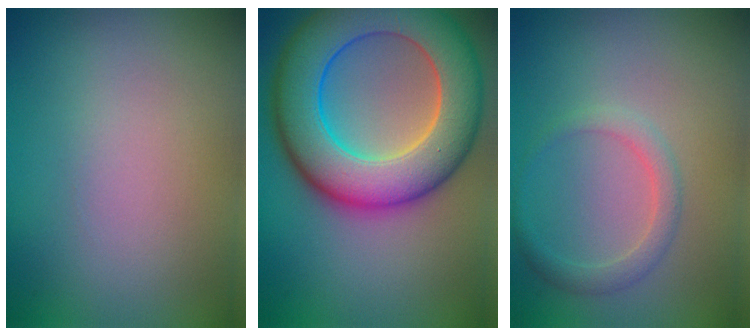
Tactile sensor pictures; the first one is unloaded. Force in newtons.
{"total": 11.9, "press": 11.9, "slide": 0.3}
{"total": 1.9, "press": 1.9, "slide": 0.1}